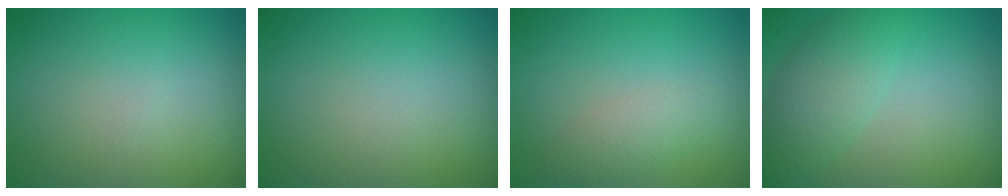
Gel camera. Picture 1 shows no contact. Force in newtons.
{"total": 0.0}
{"total": 1.8, "press": 1.8, "slide": 0.1}
{"total": 3.6, "press": 3.6, "slide": 0.1}